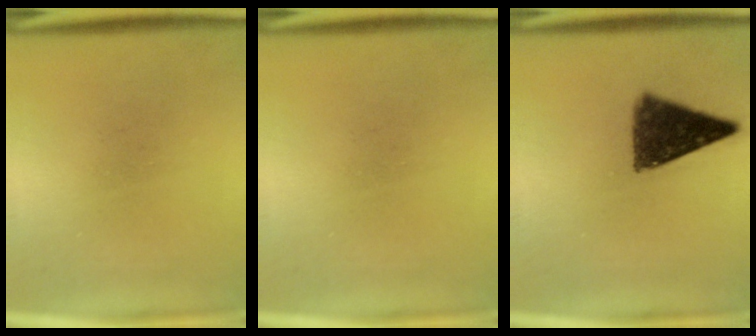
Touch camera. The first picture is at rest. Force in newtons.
{"total": 0.0}
{"total": 10.8}